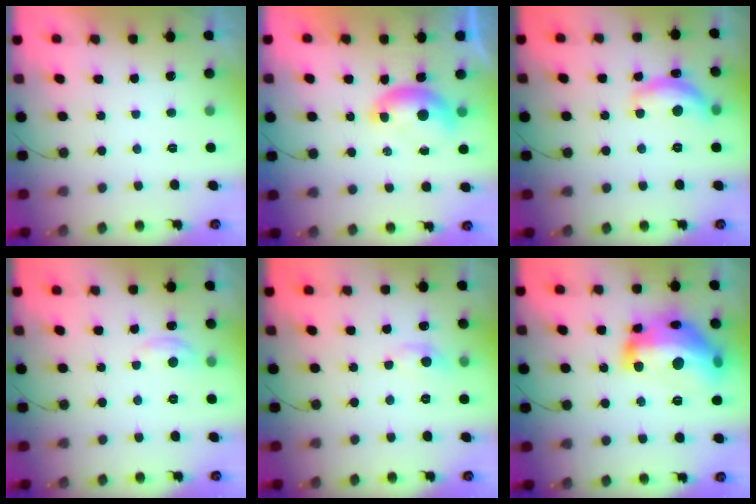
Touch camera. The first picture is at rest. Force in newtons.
{"total": 6.7, "press": 6.6, "slide": 0.9}
{"total": 12.6, "press": 12.6, "slide": 0.5}
{"total": 4.1, "press": 4.0, "slide": 0.6}
{"total": 4.8, "press": 4.8, "slide": 0.6}
{"total": 23.9, "press": 23.8, "slide": 1.5}